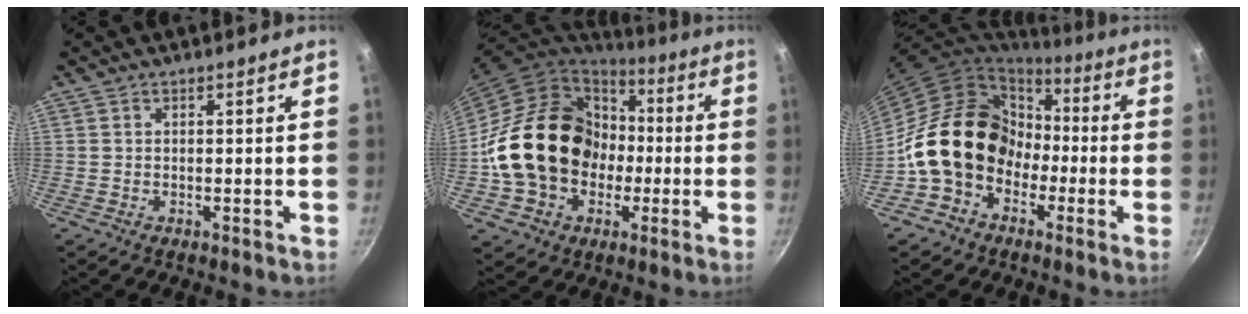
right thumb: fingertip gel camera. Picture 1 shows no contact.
{"total": 22.5, "force": [-1.0, 18.4, 12.8], "torque": [-0.200, 0.043, -0.005]}
{"total": 17.3, "force": [-2.4, 14.2, 9.6], "torque": [-0.119, 0.059, -0.040]}